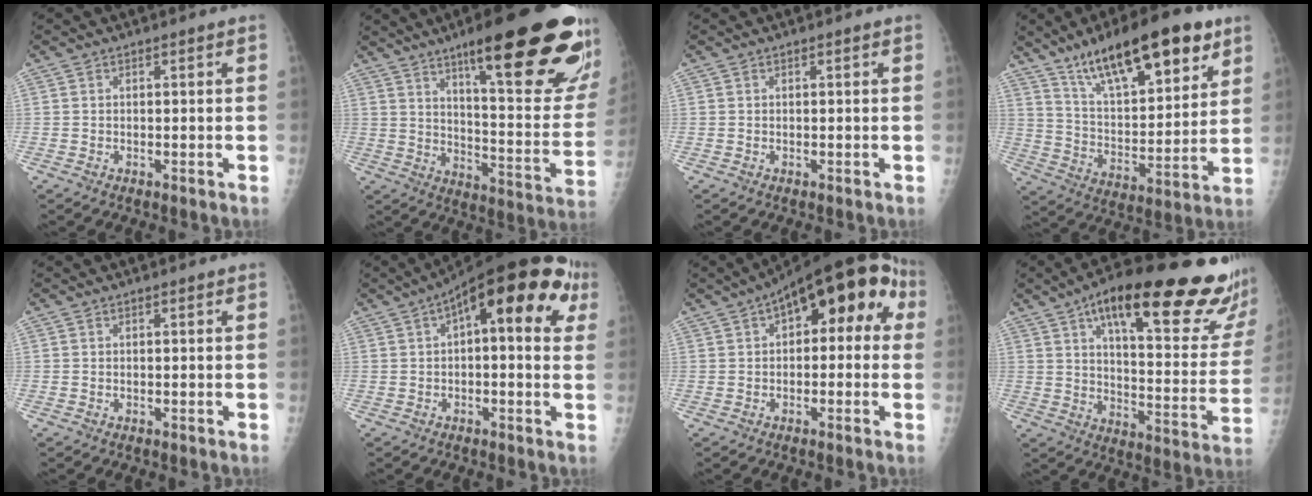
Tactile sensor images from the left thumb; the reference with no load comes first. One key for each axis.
{"total": 29.3, "fx": 16.8, "fy": 5.6, "fz": 23.4, "tx": -0.259, "ty": -0.059, "tz": 0.248}
{"total": 0.0}
{"total": 22.9, "fx": 14.1, "fy": 8.0, "fz": 16.2, "tx": -0.225, "ty": -0.051, "tz": 0.238}
{"total": 0.0}
{"total": 18.0, "fx": 6.0, "fy": 7.2, "fz": 15.3, "tx": -0.190, "ty": 0.033, "tz": 0.070}
{"total": 16.4, "fx": 4.6, "fy": 7.9, "fz": 13.6, "tx": -0.147, "ty": 0.043, "tz": 0.052}
{"total": 31.9, "fx": 19.9, "fy": 8.5, "fz": 23.5, "tx": -0.282, "ty": -0.050, "tz": 0.278}